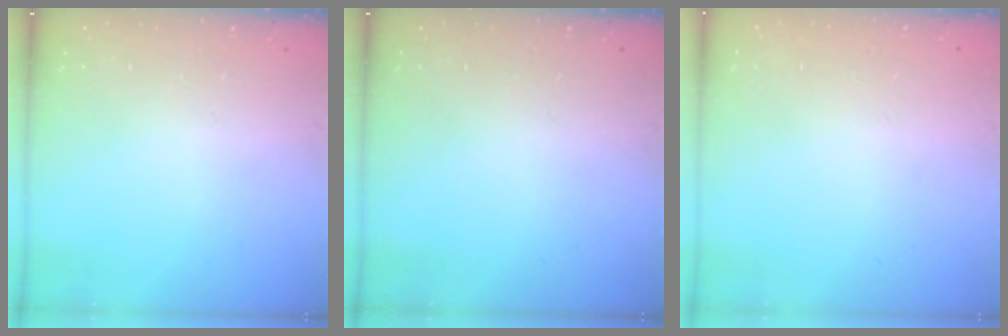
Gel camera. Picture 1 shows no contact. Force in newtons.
{"total": 0.0}
{"total": 0.5, "press": 0.5, "slide": 0.1}